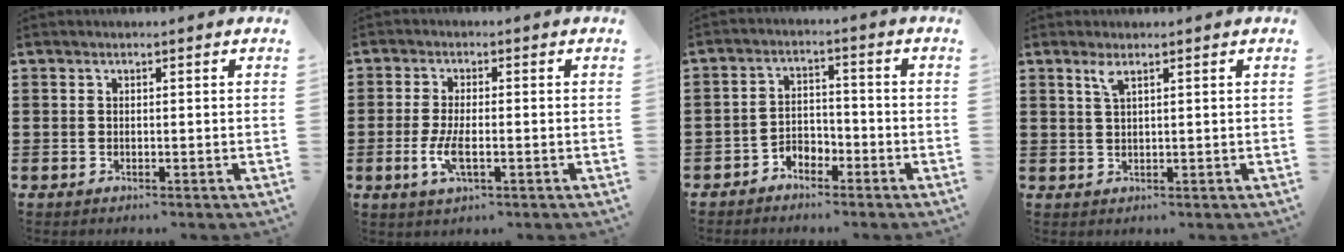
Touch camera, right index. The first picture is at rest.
{"total": 4.7, "force": [-1.3, 1.6, 4.3], "torque": [-0.098, -0.007, -0.030]}
{"total": 3.1, "force": [-2.8, 1.4, 0.4], "torque": [-0.014, 0.008, -0.057]}
{"total": 1.9, "force": [1.1, 0.2, 1.5], "torque": [-0.033, 0.002, 0.019]}